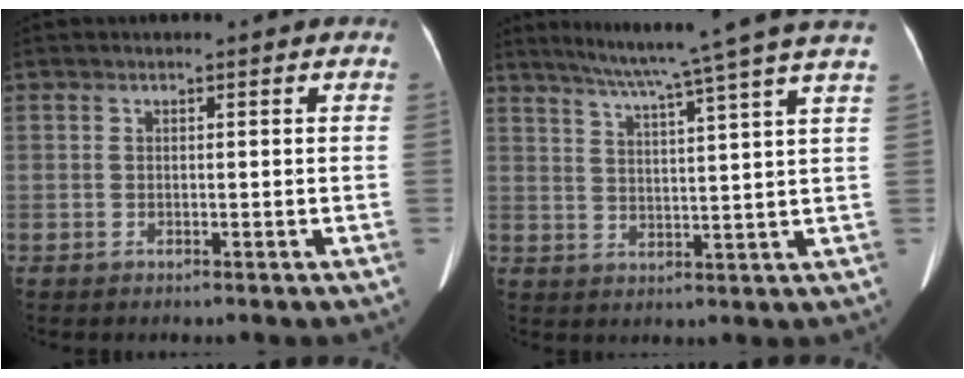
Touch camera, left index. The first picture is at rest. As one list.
[{"total": 15.2, "force": [12.4, -2.7, 8.4], "torque": [-0.135, -0.016, 0.157]}]